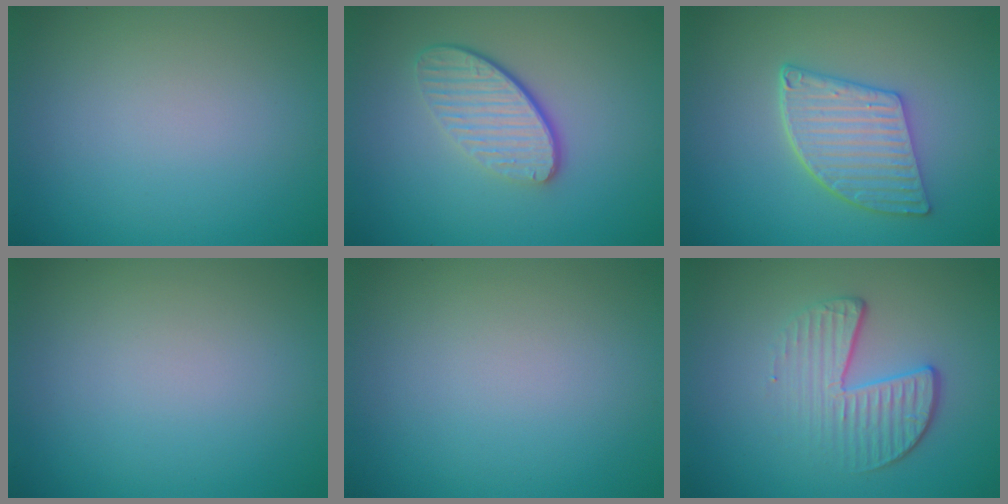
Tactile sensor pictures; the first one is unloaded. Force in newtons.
{"total": 4.1, "press": 3.0, "slide": 2.9}
{"total": 5.1, "press": 4.2, "slide": 3.0}
{"total": 0.0}
{"total": 0.0}
{"total": 4.2, "press": 2.9, "slide": 3.0}